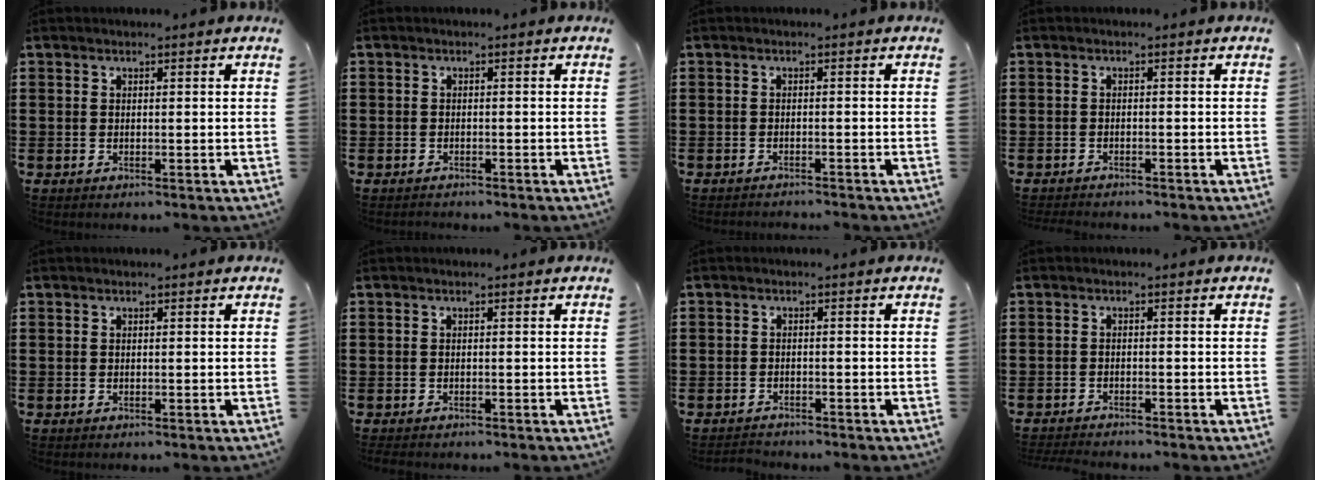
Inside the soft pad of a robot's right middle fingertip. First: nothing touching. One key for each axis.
{"total": 0.8, "fx": -0.7, "fy": 0.4, "fz": -0.2, "tx": 0.002, "ty": 0.004, "tz": -0.017}
{"total": 1.0, "fx": -1.0, "fy": -0.1, "fz": 0.1, "tx": -0.003, "ty": 0.001, "tz": -0.020}
{"total": 0.9, "fx": -0.9, "fy": 0.0, "fz": 0.0, "tx": -0.002, "ty": 0.001, "tz": -0.020}
{"total": 0.0}
{"total": 0.9, "fx": -0.8, "fy": 0.3, "fz": 0.0, "tx": -0.001, "ty": 0.003, "tz": -0.019}
{"total": 1.7, "fx": -1.6, "fy": 0.4, "fz": -0.2, "tx": -0.001, "ty": 0.002, "tz": -0.038}
{"total": 1.6, "fx": -1.6, "fy": 0.0, "fz": 0.0, "tx": -0.005, "ty": 0.000, "tz": -0.035}